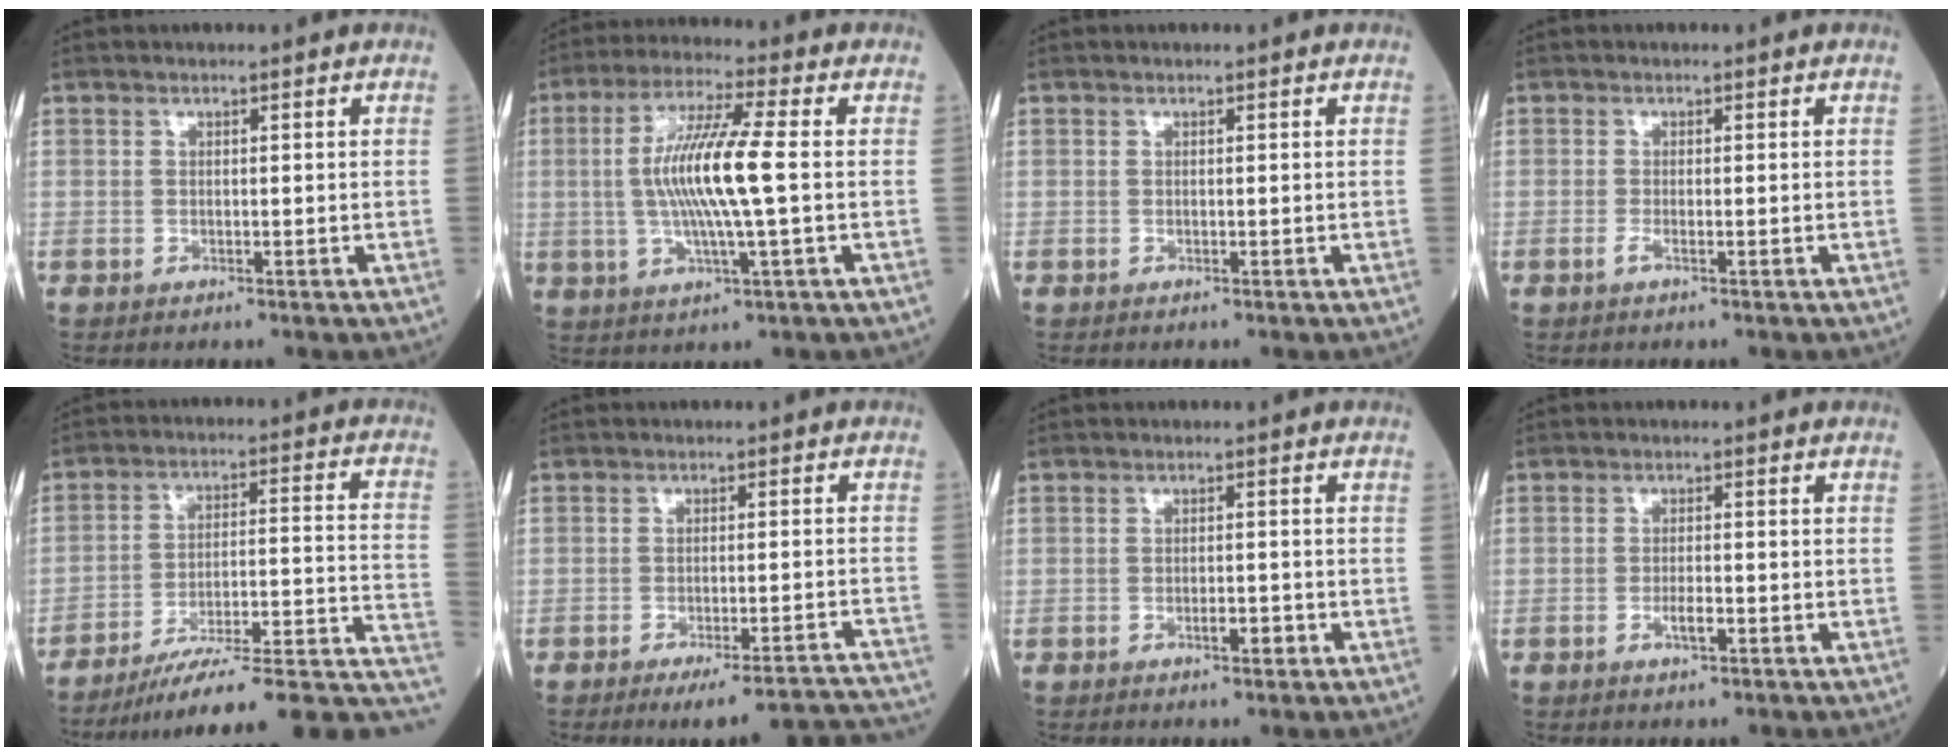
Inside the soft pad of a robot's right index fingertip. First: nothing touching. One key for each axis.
{"total": 11.5, "fx": 0.1, "fy": 0.4, "fz": 11.5, "tx": -0.229, "ty": 0.004, "tz": -0.002}
{"total": 0.0}
{"total": 0.8, "fx": -0.4, "fy": -0.1, "fz": 0.7, "tx": -0.016, "ty": -0.001, "tz": -0.010}
{"total": 19.8, "fx": -14.3, "fy": 2.3, "fz": 13.6, "tx": -0.125, "ty": 0.037, "tz": -0.208}
{"total": 14.7, "fx": -14.0, "fy": -0.3, "fz": 4.4, "tx": -0.005, "ty": 0.006, "tz": -0.169}
{"total": 2.0, "fx": -1.1, "fy": 0.3, "fz": 1.7, "tx": -0.027, "ty": 0.001, "tz": -0.017}
{"total": 2.2, "fx": -0.9, "fy": 0.4, "fz": 2.0, "tx": -0.035, "ty": 0.000, "tz": -0.016}